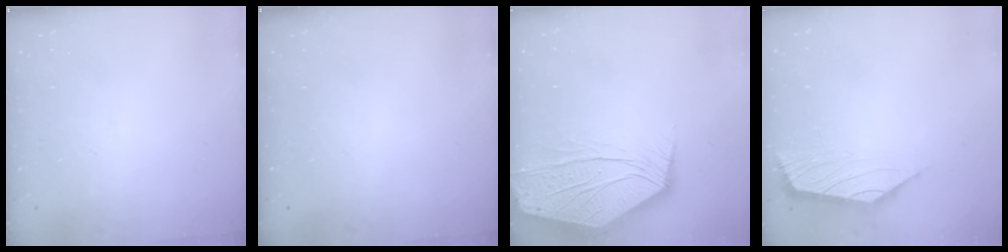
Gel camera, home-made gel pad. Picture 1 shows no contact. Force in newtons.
{"total": 0.0}
{"total": 9.6, "press": 9.4, "slide": 1.6}
{"total": 2.5, "press": 2.4, "slide": 0.6}